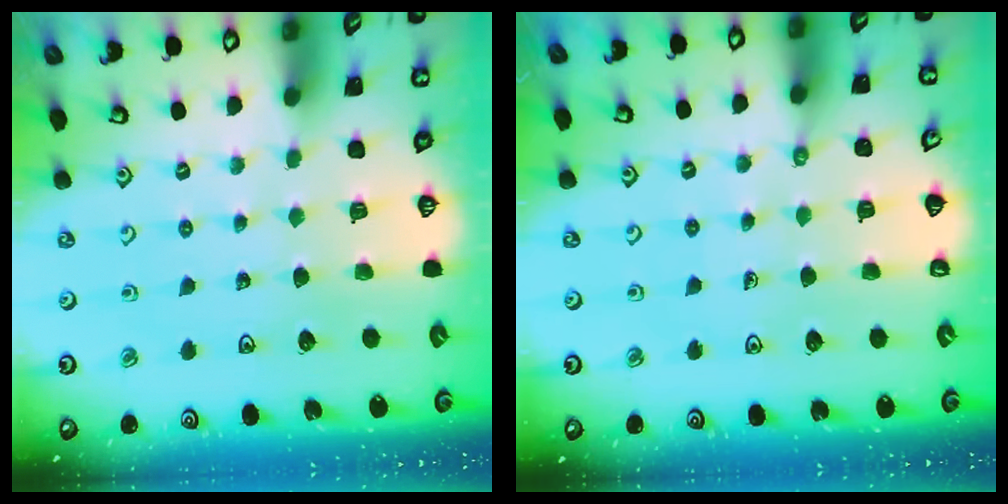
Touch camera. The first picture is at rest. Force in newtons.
{"total": 2.7, "press": 2.7, "slide": 0.5}